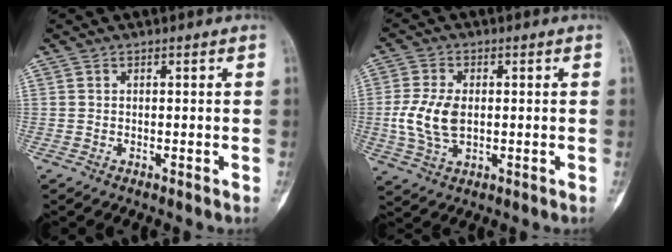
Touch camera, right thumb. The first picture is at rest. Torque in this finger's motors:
{"motor_torque": [1.25, 1.25, 0.66, -0.80, 0.19]}